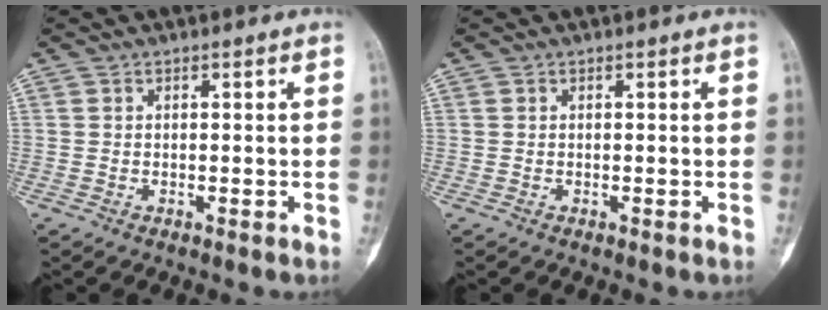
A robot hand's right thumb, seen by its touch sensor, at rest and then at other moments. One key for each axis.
{"total": 0.0}